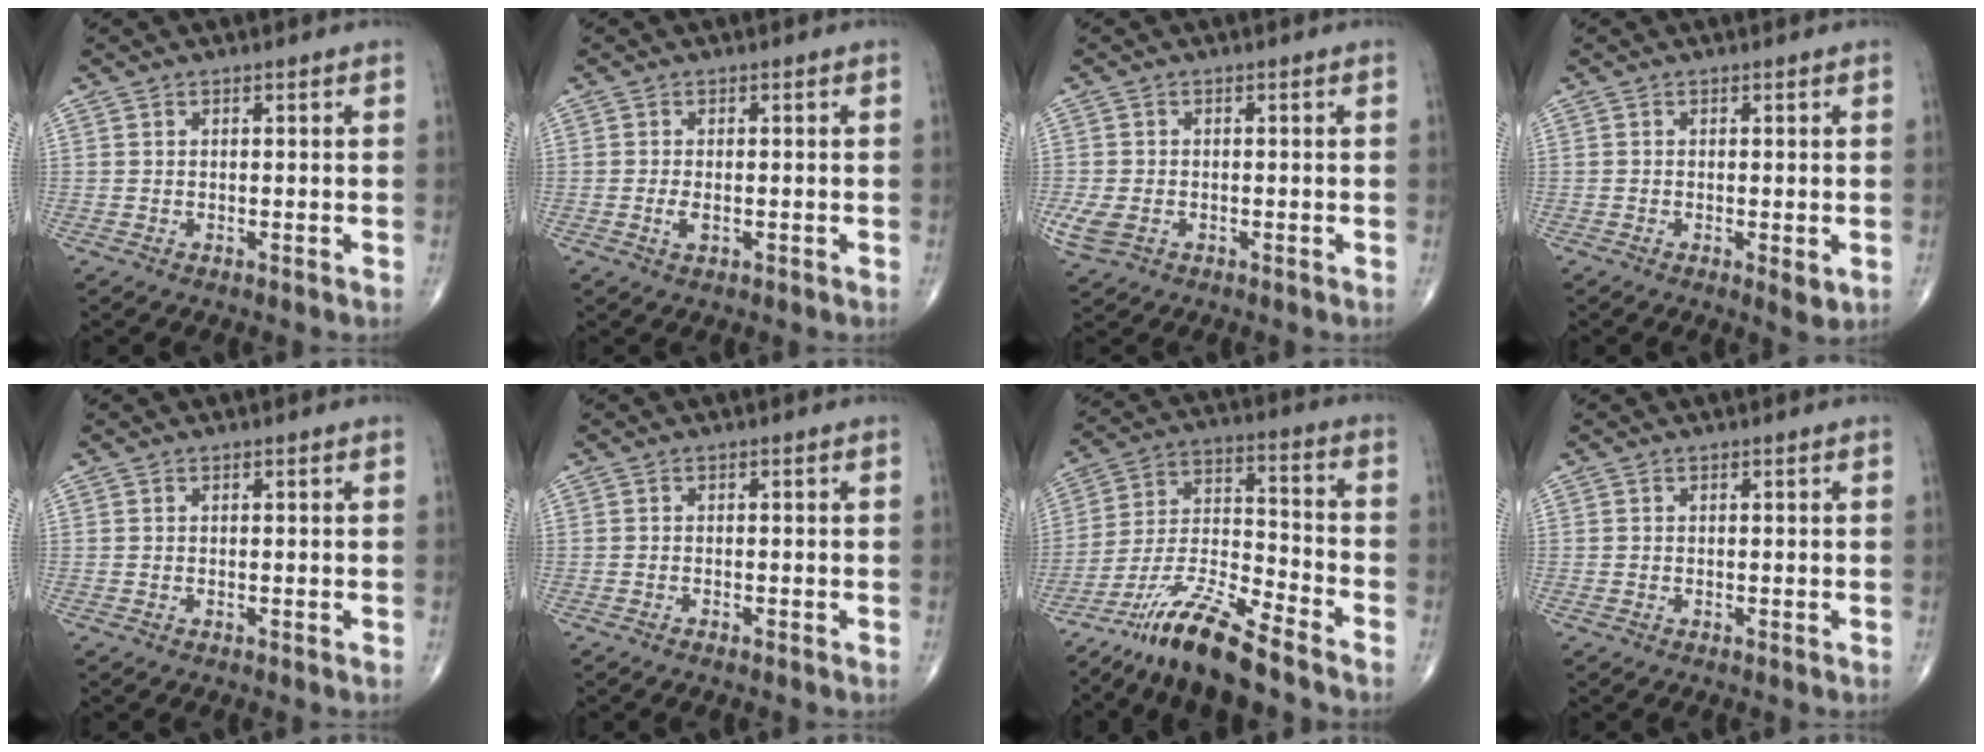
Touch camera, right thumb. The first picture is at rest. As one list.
[{"total": 1.9, "force": [-0.4, 0.9, 1.6], "torque": [-0.032, -0.001, -0.008]}, {"total": 4.3, "force": [-1.3, 3.0, 2.8], "torque": [-0.071, 0.000, -0.019]}, {"total": 2.5, "force": [-0.6, 0.9, 2.2], "torque": [-0.036, -0.009, -0.010]}, {"total": 0.0}, {"total": 0.7, "force": [-0.6, 0.1, 0.4], "torque": [-0.011, 0.004, -0.009]}, {"total": 14.5, "force": [-11.5, 2.2, 8.4], "torque": [-0.163, 0.073, -0.215]}, {"total": 0.0}]